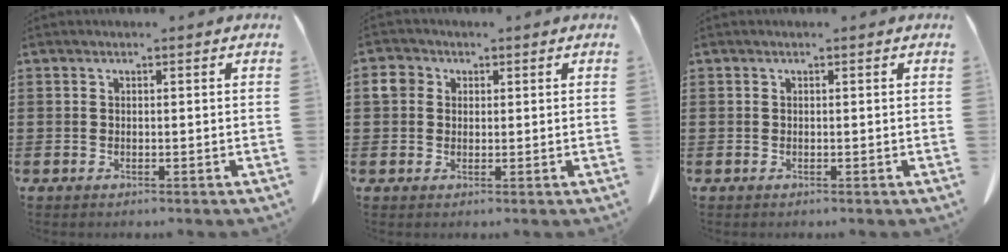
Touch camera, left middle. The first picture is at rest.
{"total": 2.6, "force": [1.1, 2.2, 0.9], "torque": [-0.029, 0.008, 0.019]}
{"total": 0.0}